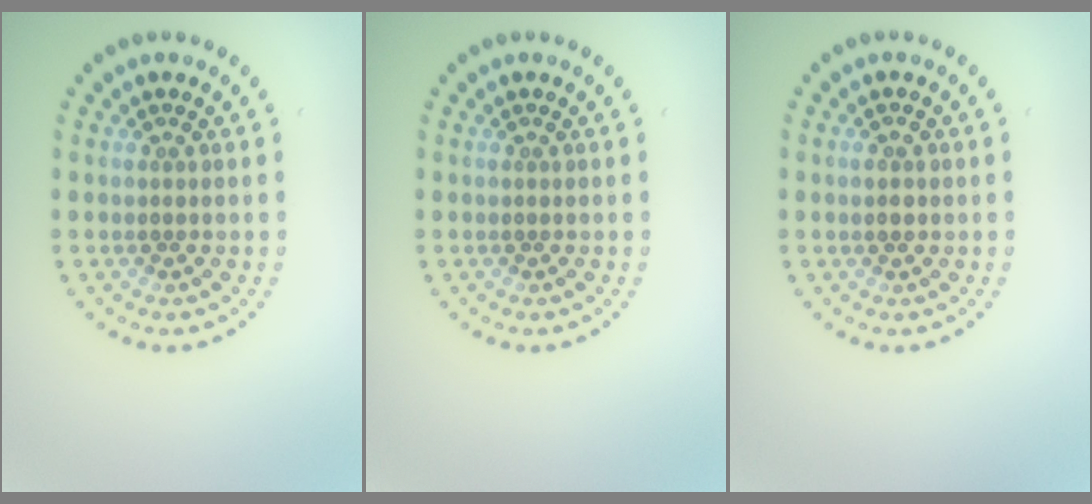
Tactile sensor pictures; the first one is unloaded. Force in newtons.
{"total": 0.0}
{"total": 1.5, "press": 1.5, "slide": 0.2}